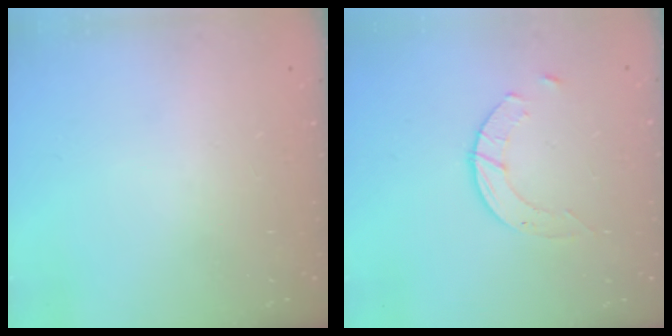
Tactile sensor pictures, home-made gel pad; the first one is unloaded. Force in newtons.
{"total": 5.1, "press": 5.1, "slide": 0.6}